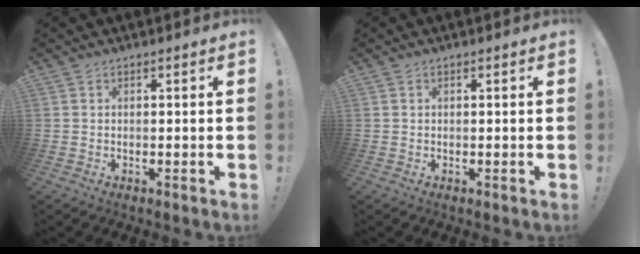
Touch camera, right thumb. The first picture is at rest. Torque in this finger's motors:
{"motor_torque": [0.15, 0.06, 0.02, -0.08, 0.00]}